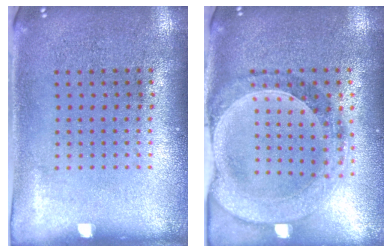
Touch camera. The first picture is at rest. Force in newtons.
{"total": 1.5, "press": 1.4, "slide": 0.4}